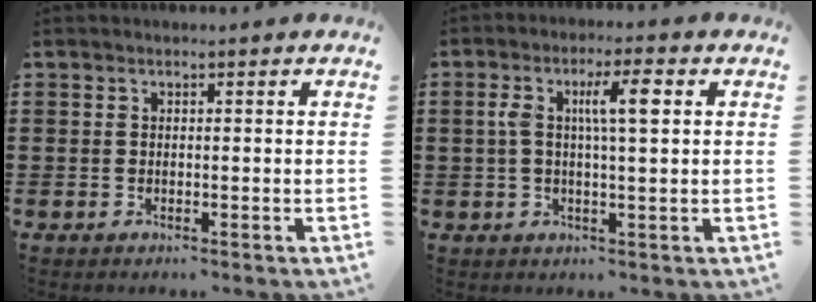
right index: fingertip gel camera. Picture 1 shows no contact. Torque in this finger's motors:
{"motor_torque": [0.41, -0.06, 0.26, 0.07]}